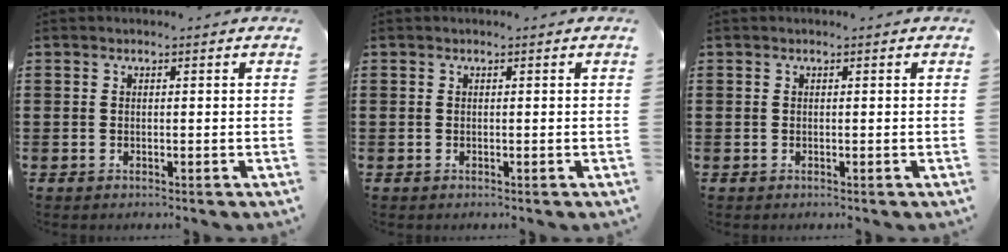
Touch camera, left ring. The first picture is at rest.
{"total": 0.0}
{"total": 0.0}